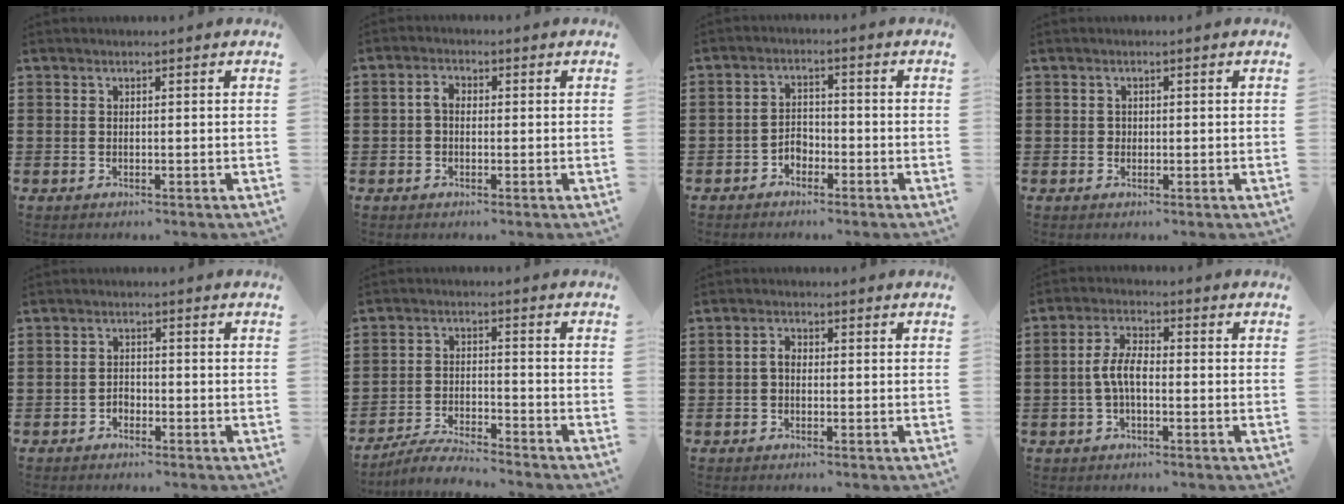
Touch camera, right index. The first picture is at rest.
{"total": 2.5, "force": [-0.2, 1.5, 1.9], "torque": [-0.045, 0.002, -0.007]}
{"total": 2.6, "force": [-1.8, 1.7, 0.9], "torque": [-0.022, 0.006, -0.039]}
{"total": 0.7, "force": [0.1, 0.7, 0.2], "torque": [-0.005, 0.004, 0.001]}
{"total": 1.5, "force": [-1.2, 0.9, 0.3], "torque": [-0.011, -0.001, -0.025]}
{"total": 5.0, "force": [-4.8, 0.2, 1.3], "torque": [-0.030, 0.000, -0.096]}
{"total": 1.9, "force": [-0.4, 1.2, 1.5], "torque": [-0.037, 0.001, -0.010]}
{"total": 5.1, "force": [-0.9, 2.2, 4.5], "torque": [-0.108, -0.001, -0.024]}